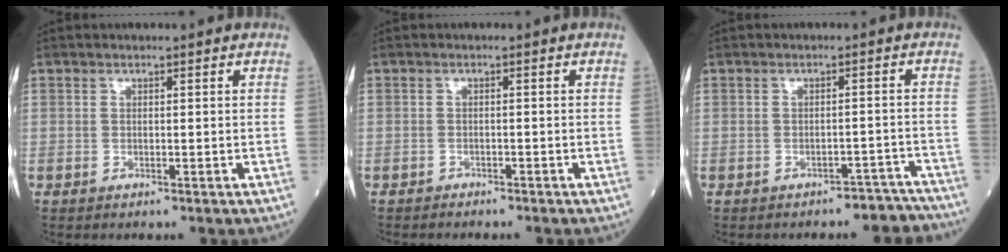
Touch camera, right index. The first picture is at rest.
{"total": 3.5, "force": [-3.0, 1.5, 1.1], "torque": [-0.030, -0.004, -0.039]}
{"total": 7.0, "force": [-6.3, 2.8, 1.2], "torque": [-0.002, 0.029, -0.071]}